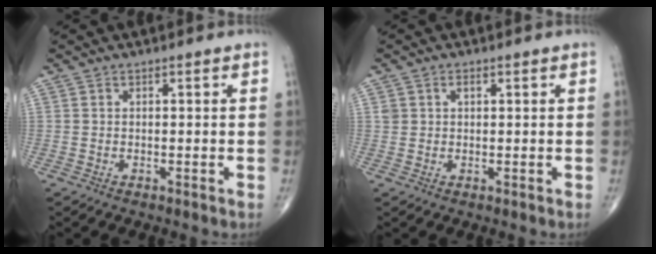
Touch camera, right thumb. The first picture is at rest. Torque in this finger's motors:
{"motor_torque": [-0.14, 0.07, 0.26, 0.14, -0.01]}